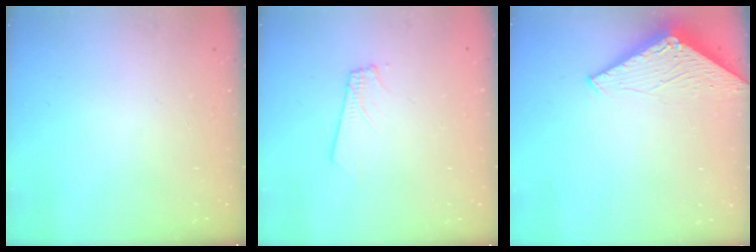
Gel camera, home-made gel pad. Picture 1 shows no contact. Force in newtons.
{"total": 2.0, "press": 2.0, "slide": 0.1}
{"total": 2.9, "press": 2.9, "slide": 0.2}